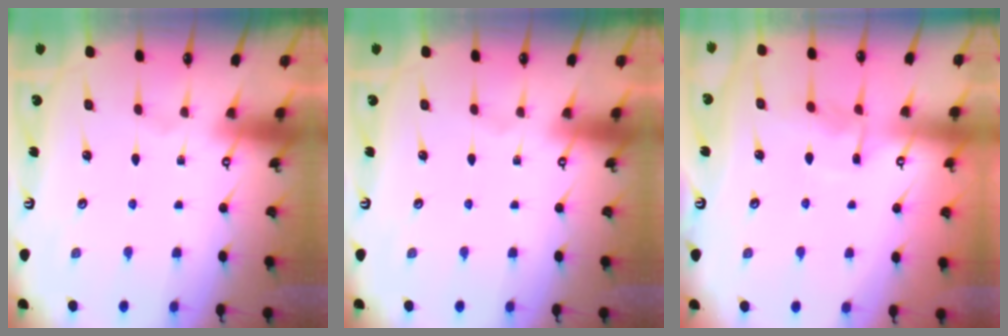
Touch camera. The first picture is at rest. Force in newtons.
{"total": 0.0}
{"total": 6.1, "press": 6.0, "slide": 0.7}